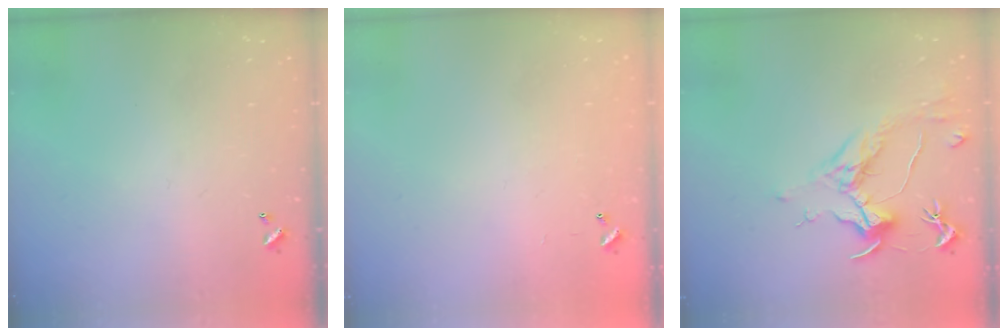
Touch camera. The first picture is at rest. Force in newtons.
{"total": 8.0, "press": 8.0, "slide": 0.5}
{"total": 1.6, "press": 1.3, "slide": 0.9}